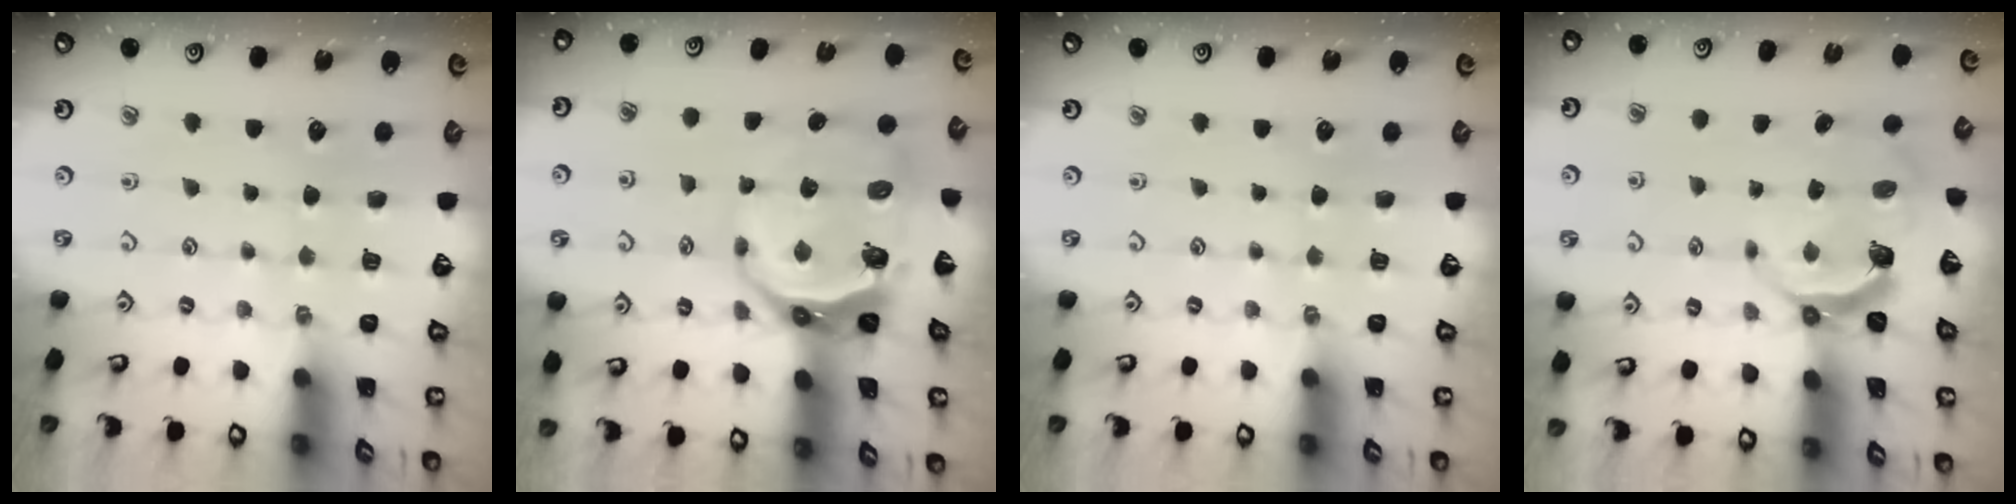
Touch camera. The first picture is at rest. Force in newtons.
{"total": 12.1, "press": 11.3, "slide": 4.1}
{"total": 0.0}
{"total": 5.6, "press": 4.1, "slide": 3.8}